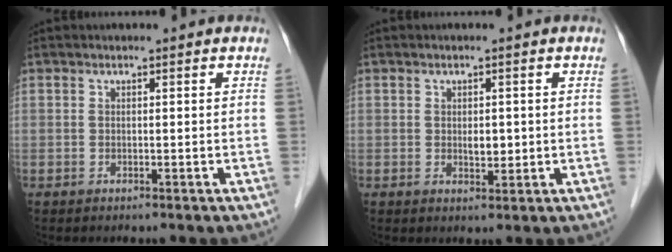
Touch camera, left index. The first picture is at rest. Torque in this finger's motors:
{"motor_torque": [0.25, 0.06, 0.03, 0.02]}